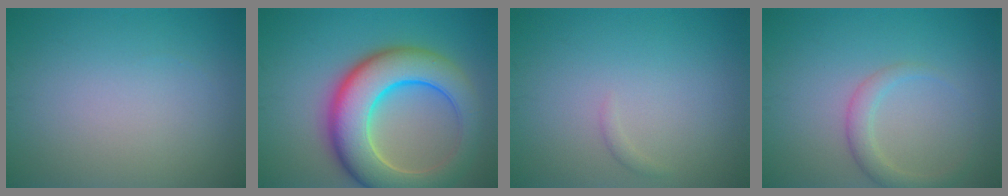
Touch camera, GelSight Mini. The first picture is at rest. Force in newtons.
{"total": 10.9, "press": 10.9, "slide": 0.2}
{"total": 0.6, "press": 0.6, "slide": 0.1}
{"total": 2.4, "press": 2.4, "slide": 0.2}